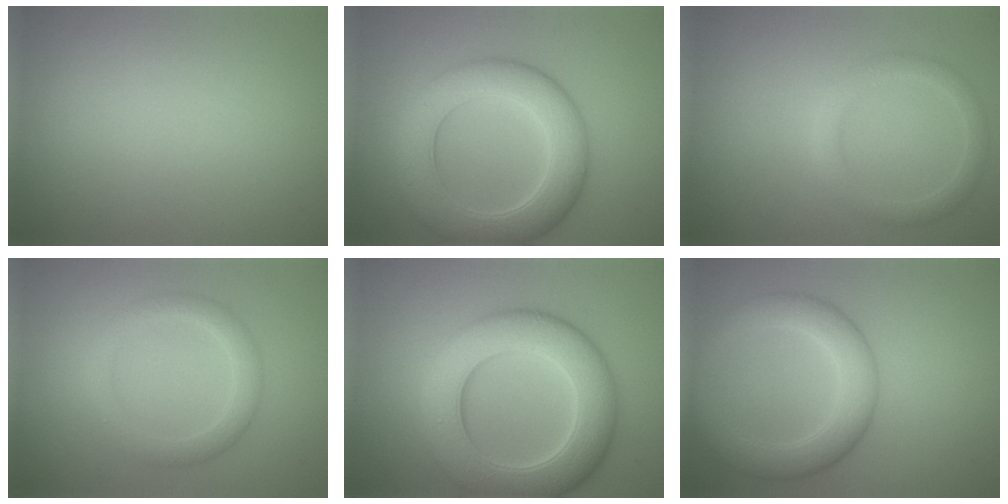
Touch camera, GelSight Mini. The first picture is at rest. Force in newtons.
{"total": 7.8, "press": 7.8, "slide": 0.1}
{"total": 2.3, "press": 2.3, "slide": 0.0}
{"total": 2.9, "press": 2.9, "slide": 0.3}
{"total": 10.0, "press": 10.0, "slide": 0.0}
{"total": 5.2, "press": 5.2, "slide": 0.4}